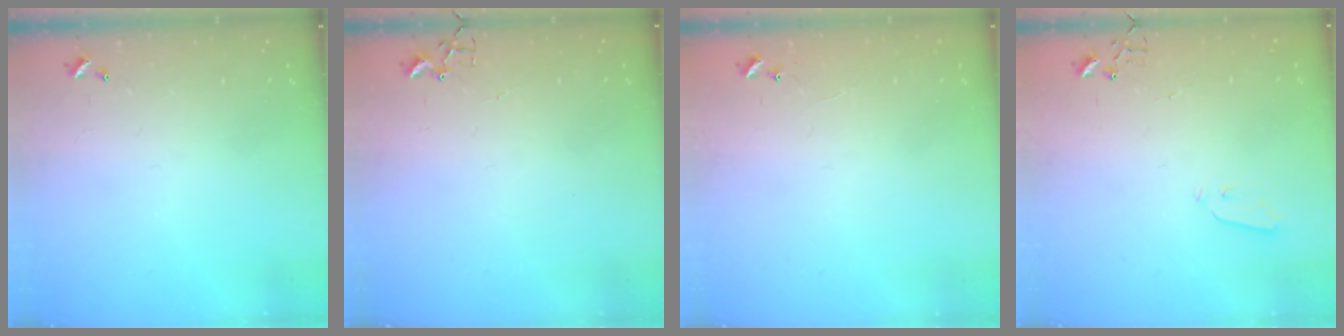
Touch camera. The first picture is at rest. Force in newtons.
{"total": 1.9, "press": 1.9, "slide": 0.2}
{"total": 5.1, "press": 5.0, "slide": 0.3}
{"total": 3.0, "press": 3.0, "slide": 0.3}